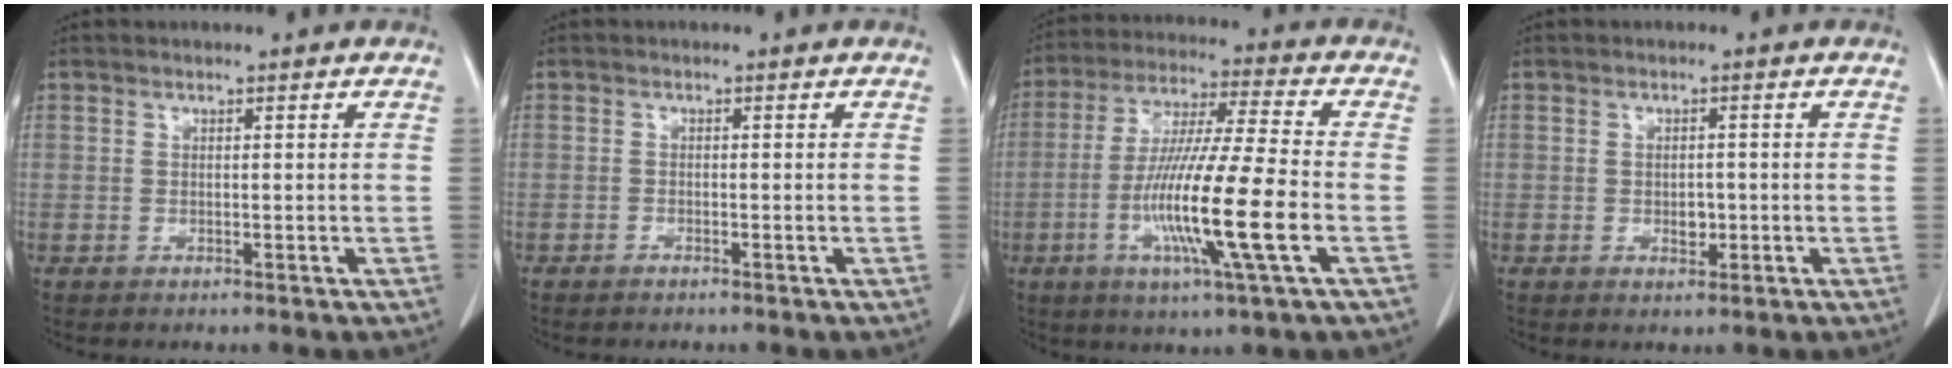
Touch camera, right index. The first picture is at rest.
{"total": 0.8, "force": [-0.7, 0.1, 0.3], "torque": [-0.008, -0.001, -0.012]}
{"total": 16.1, "force": [-4.2, -0.4, 15.5], "torque": [-0.302, -0.018, -0.081]}
{"total": 2.0, "force": [-0.3, 1.3, 1.5], "torque": [-0.024, 0.003, 0.002]}